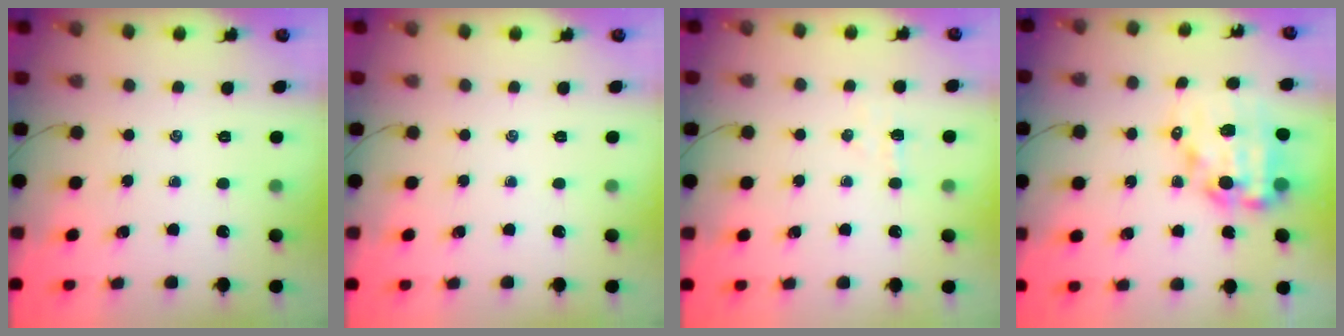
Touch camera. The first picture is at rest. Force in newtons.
{"total": 0.0}
{"total": 3.6, "press": 3.5, "slide": 0.9}
{"total": 12.6, "press": 12.2, "slide": 3.3}